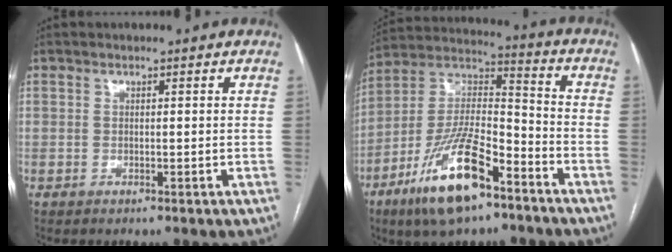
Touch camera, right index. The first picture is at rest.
{"total": 17.7, "force": [-10.3, 5.3, 13.4], "torque": [-0.269, -0.004, -0.183]}